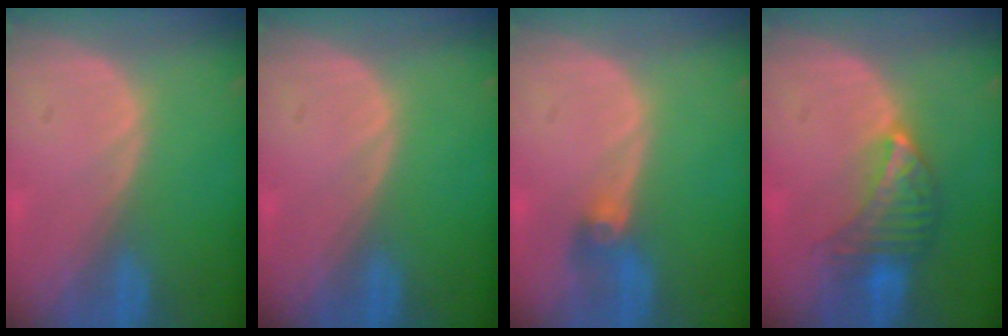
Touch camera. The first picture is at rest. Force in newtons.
{"total": 0.0}
{"total": 2.9, "press": 2.6, "slide": 1.4}
{"total": 6.8, "press": 6.1, "slide": 2.9}